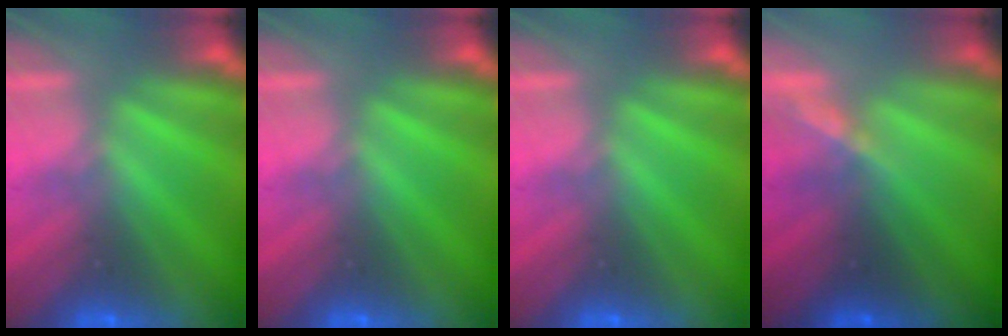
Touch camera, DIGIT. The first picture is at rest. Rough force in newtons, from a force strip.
{"total": 0.0}
{"total": 0.0}
{"total": 1.3}